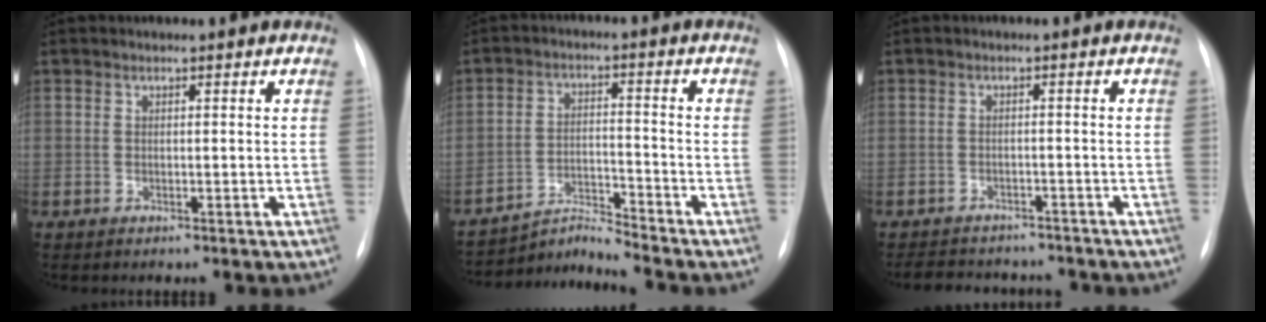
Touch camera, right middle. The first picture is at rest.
{"total": 5.8, "force": [-5.2, -2.0, -1.2], "torque": [0.004, -0.003, -0.092]}
{"total": 10.9, "force": [-9.8, 3.9, 2.8], "torque": [-0.052, 0.012, -0.120]}